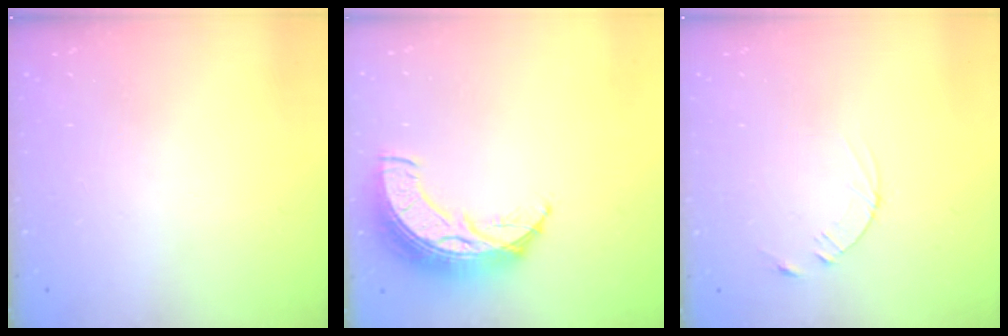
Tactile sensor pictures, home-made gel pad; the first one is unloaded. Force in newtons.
{"total": 13.7, "press": 13.7, "slide": 1.0}
{"total": 2.5, "press": 2.5, "slide": 0.3}